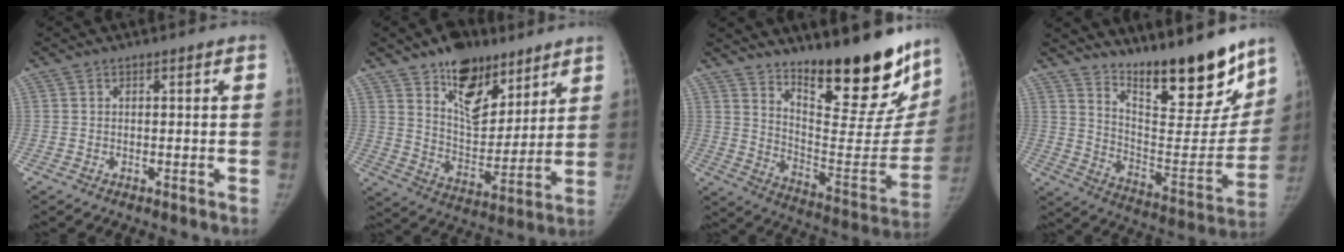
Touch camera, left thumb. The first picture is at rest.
{"total": 16.5, "force": [10.6, 9.2, 8.8], "torque": [-0.086, -0.069, 0.180]}
{"total": 27.0, "force": [19.4, 8.0, 17.0], "torque": [-0.206, -0.129, 0.285]}
{"total": 22.5, "force": [17.3, 5.8, 13.1], "torque": [-0.155, -0.119, 0.269]}